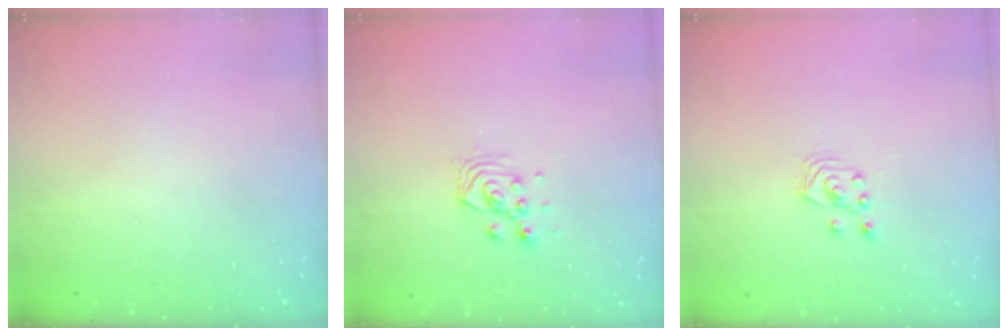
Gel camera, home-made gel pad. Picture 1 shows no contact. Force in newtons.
{"total": 2.9, "press": 2.8, "slide": 0.8}
{"total": 2.1, "press": 2.1, "slide": 0.3}